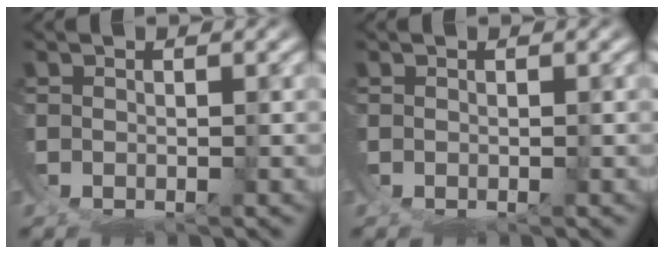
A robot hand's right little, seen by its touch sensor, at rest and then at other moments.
{"total": 0.0}